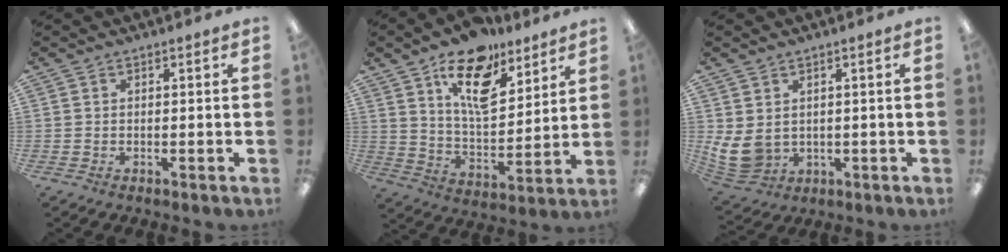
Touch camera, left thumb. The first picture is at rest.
{"total": 16.8, "force": [11.0, 7.8, 10.1], "torque": [-0.157, -0.052, 0.188]}
{"total": 7.4, "force": [1.2, 5.4, 4.9], "torque": [-0.121, -0.012, 0.028]}